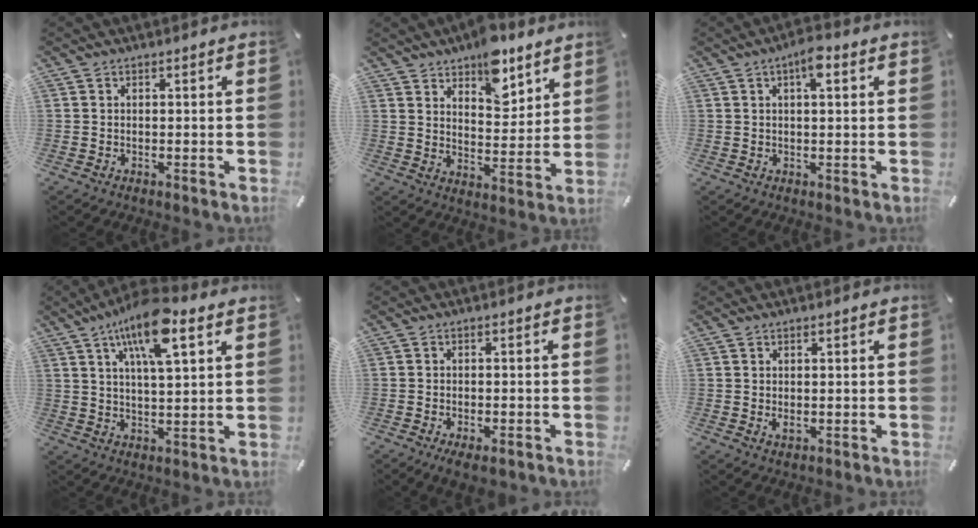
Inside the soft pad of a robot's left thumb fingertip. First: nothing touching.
{"total": 10.5, "force": [8.2, 5.1, 4.2], "torque": [-0.048, -0.055, 0.145]}
{"total": 4.7, "force": [2.0, 1.5, 4.0], "torque": [-0.067, 0.001, 0.030]}
{"total": 12.7, "force": [7.4, 3.7, 9.6], "torque": [-0.166, -0.018, 0.125]}
{"total": 2.7, "force": [-1.7, 1.0, 1.8], "torque": [-0.035, 0.007, -0.033]}
{"total": 1.4, "force": [0.1, 0.9, 1.1], "torque": [-0.014, -0.001, 0.000]}